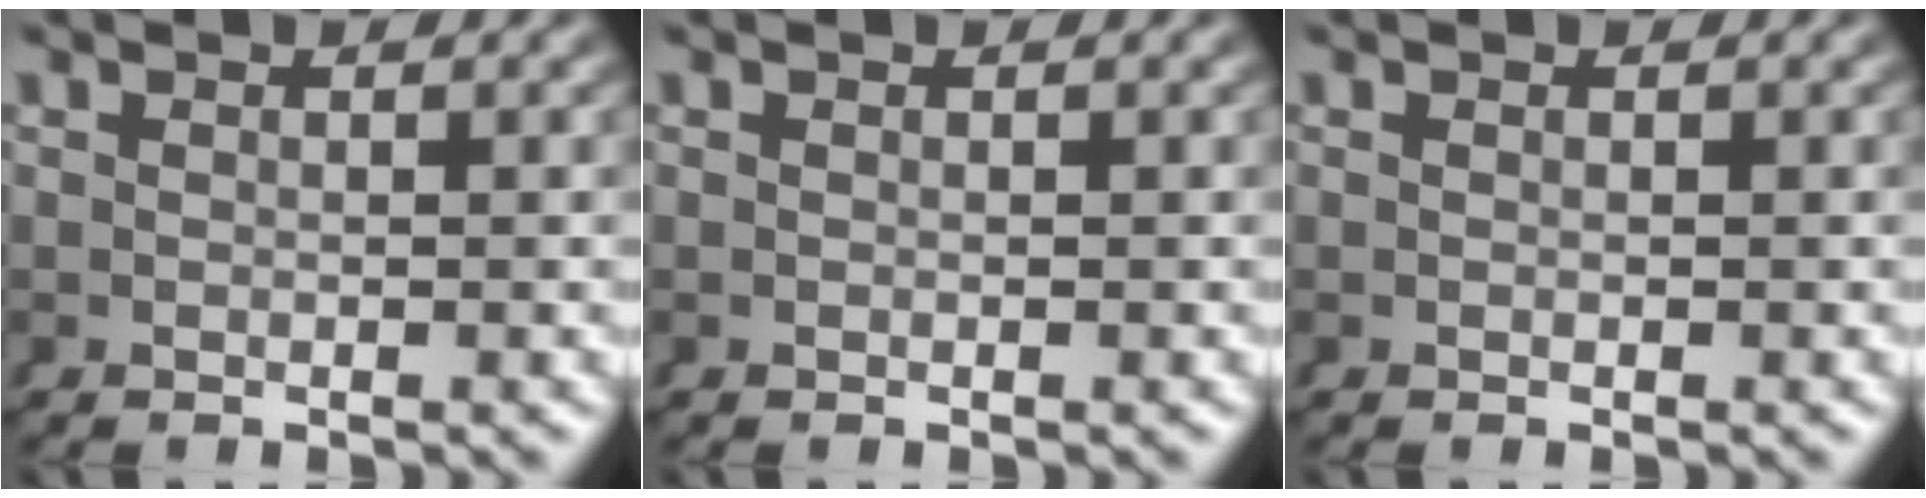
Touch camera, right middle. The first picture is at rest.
{"total": 0.0}
{"total": 0.0}